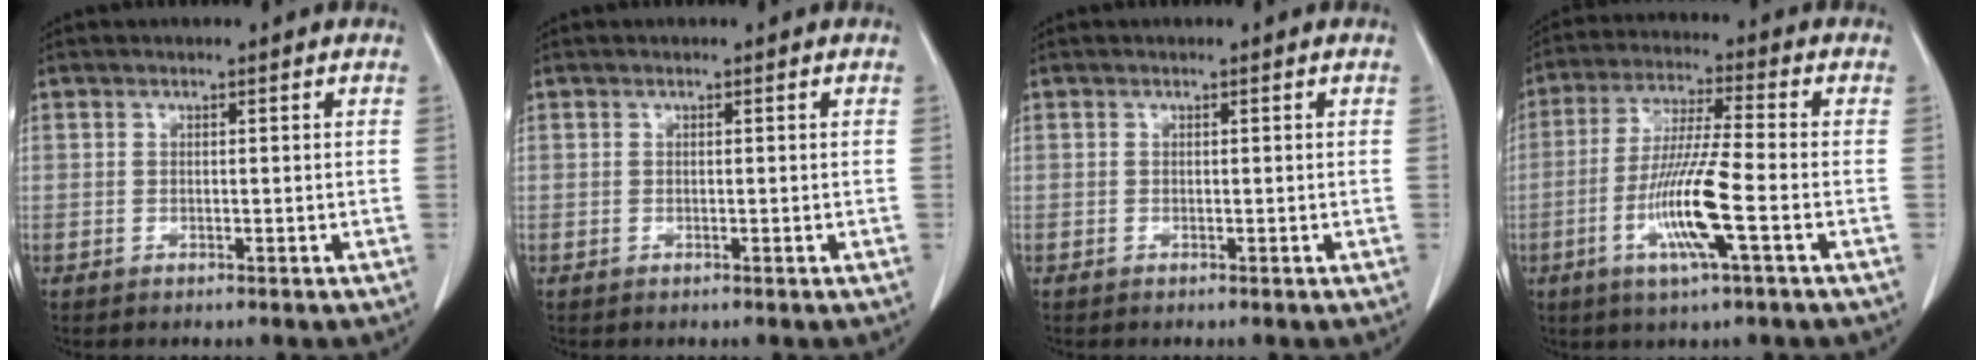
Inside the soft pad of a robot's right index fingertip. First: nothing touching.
{"total": 0.0}
{"total": 0.0}
{"total": 10.8, "force": [-3.6, -0.2, 10.2], "torque": [-0.202, -0.011, -0.073]}